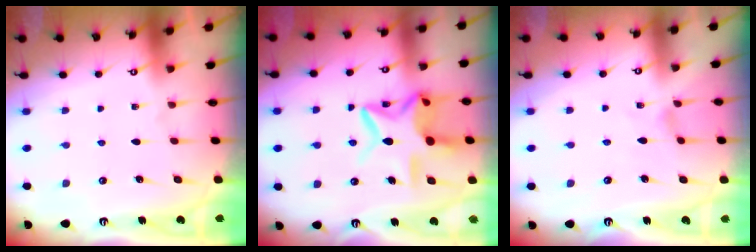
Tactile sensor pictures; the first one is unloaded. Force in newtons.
{"total": 13.9, "press": 13.9, "slide": 1.0}
{"total": 0.0}